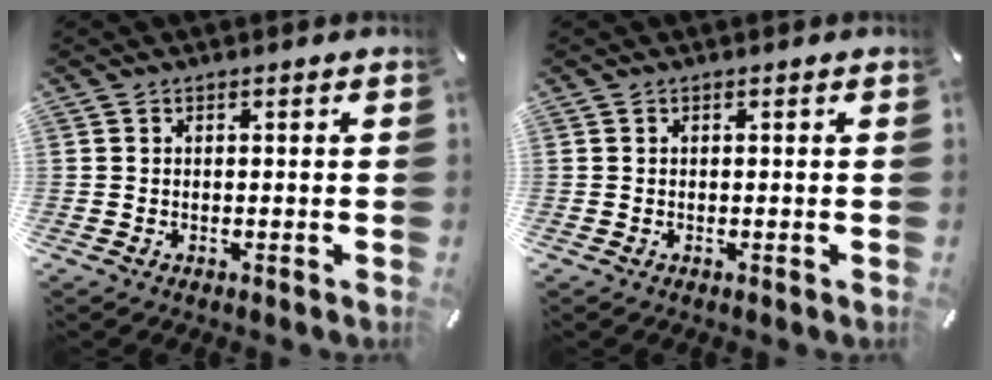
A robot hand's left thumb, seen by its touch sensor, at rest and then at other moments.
{"total": 0.0}